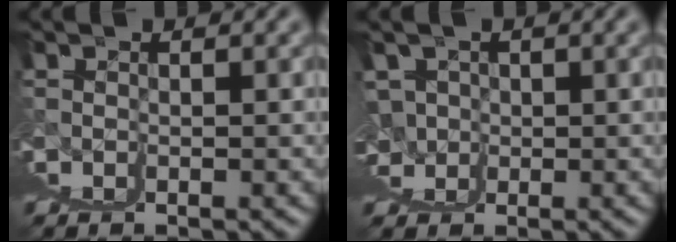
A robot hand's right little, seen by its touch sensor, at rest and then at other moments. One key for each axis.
{"total": 3.0, "fx": 2.4, "fy": 0.8, "fz": 1.7, "tx": -0.026, "ty": -0.015, "tz": 0.048}